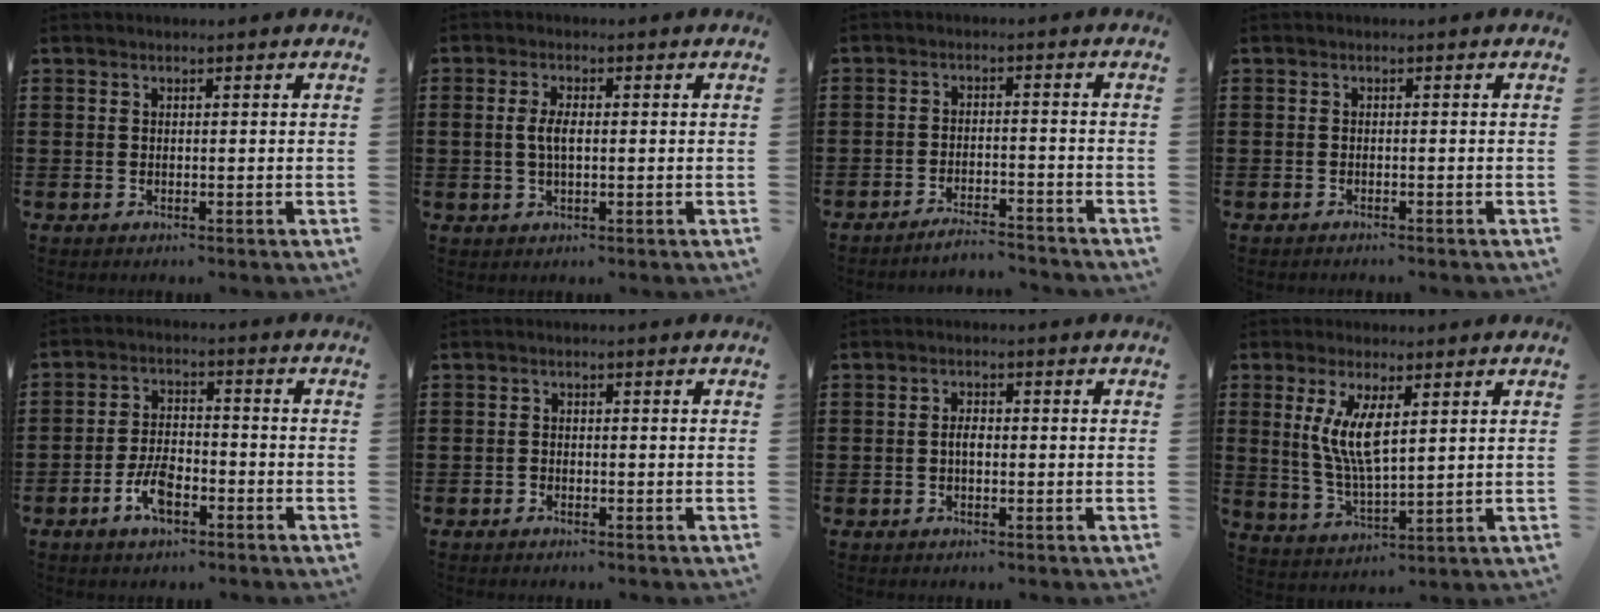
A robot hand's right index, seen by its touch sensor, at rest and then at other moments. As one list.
[{"total": 3.2, "force": [0.1, 1.3, 2.9], "torque": [-0.065, 0.001, -0.002]}, {"total": 3.5, "force": [-3.5, 0.0, 0.5], "torque": [-0.011, 0.002, -0.072]}, {"total": 0.5, "force": [-0.5, 0.0, -0.1], "torque": [-0.001, -0.001, -0.011]}, {"total": 5.7, "force": [-2.8, 2.7, 4.1], "torque": [-0.094, 0.002, -0.058]}, {"total": 0.7, "force": [-0.6, 0.4, 0.1], "torque": [-0.003, 0.001, -0.013]}, {"total": 2.0, "force": [-0.2, 0.9, 1.8], "torque": [-0.034, 0.003, -0.005]}, {"total": 7.5, "force": [2.2, 2.3, 6.8], "torque": [-0.143, -0.001, 0.036]}]